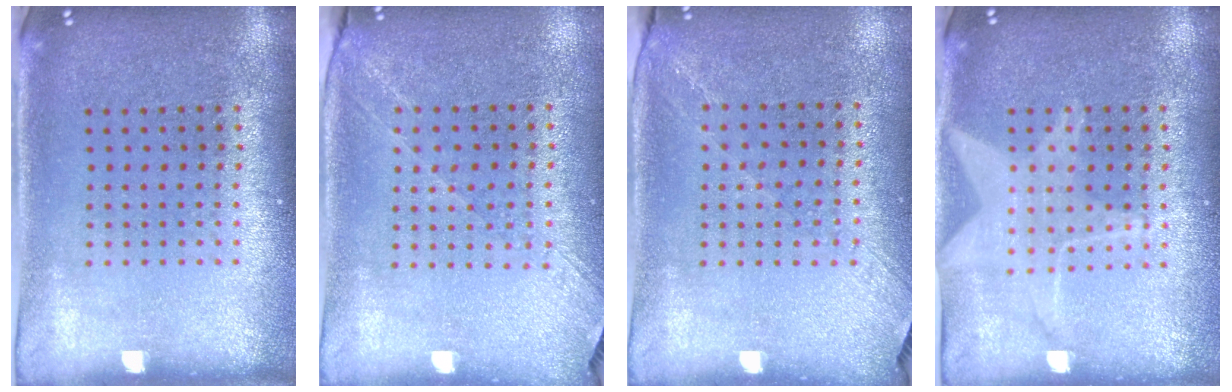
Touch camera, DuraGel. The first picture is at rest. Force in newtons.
{"total": 1.3, "press": 1.2, "slide": 0.5}
{"total": 1.3, "press": 1.0, "slide": 0.8}
{"total": 1.3, "press": 1.3, "slide": 0.1}